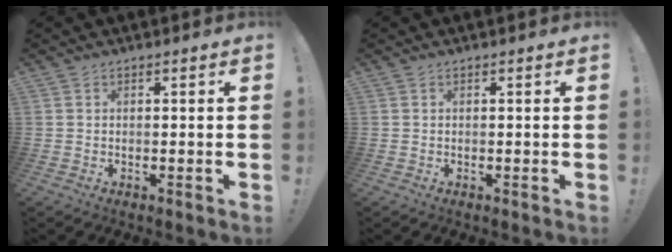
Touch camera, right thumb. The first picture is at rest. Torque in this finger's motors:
{"motor_torque": [0.00, 0.00, -0.03, 0.03, 0.01]}